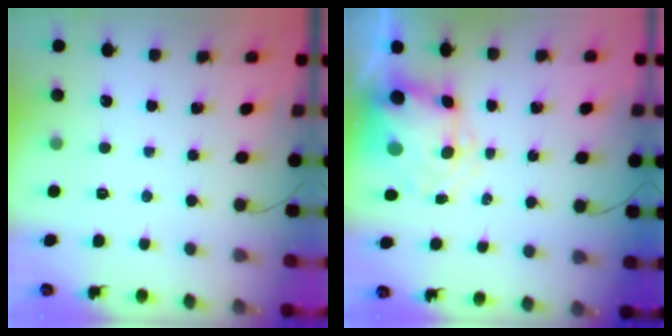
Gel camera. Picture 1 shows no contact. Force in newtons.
{"total": 7.3, "press": 7.0, "slide": 2.0}